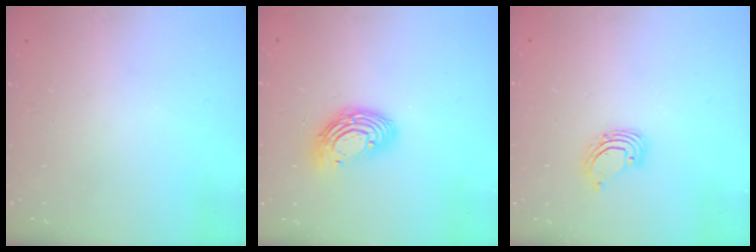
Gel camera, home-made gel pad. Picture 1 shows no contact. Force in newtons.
{"total": 11.2, "press": 11.2, "slide": 1.0}
{"total": 3.1, "press": 3.1, "slide": 0.2}